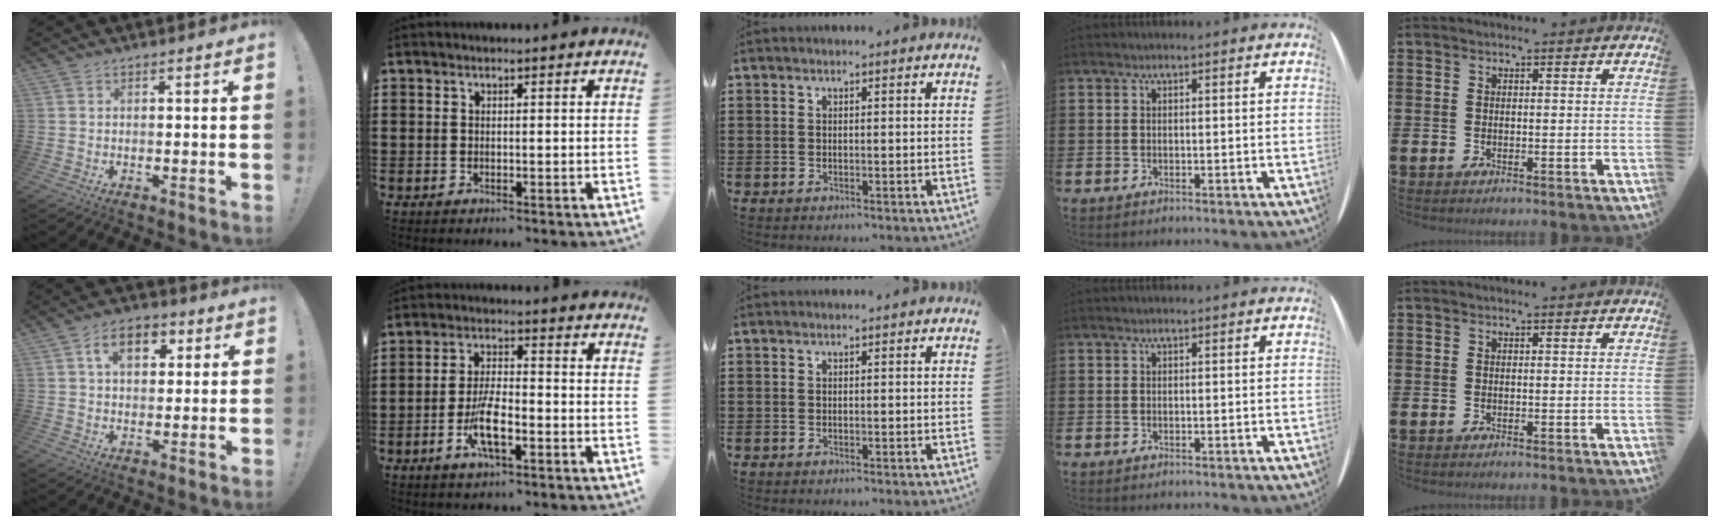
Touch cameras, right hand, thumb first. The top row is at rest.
{"thumb": {"total": 9.1, "force": [3.1, 5.9, 6.2], "torque": [-0.089, 0.009, 0.053]}, "index": {"total": 6.9, "force": [-2.8, 2.2, 5.9], "torque": [-0.130, -0.007, -0.055]}}